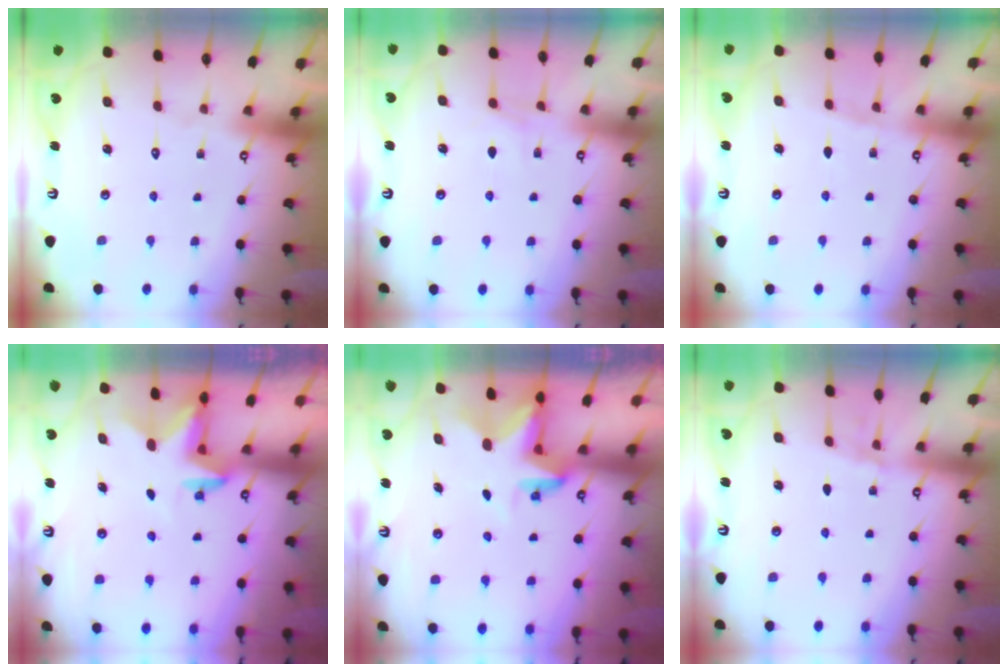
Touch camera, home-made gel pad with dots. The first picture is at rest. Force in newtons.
{"total": 4.8, "press": 4.8, "slide": 0.4}
{"total": 3.6, "press": 3.6, "slide": 0.5}
{"total": 2.4, "press": 2.4, "slide": 0.4}
{"total": 3.2, "press": 3.2, "slide": 0.2}
{"total": 2.1, "press": 2.1, "slide": 0.2}